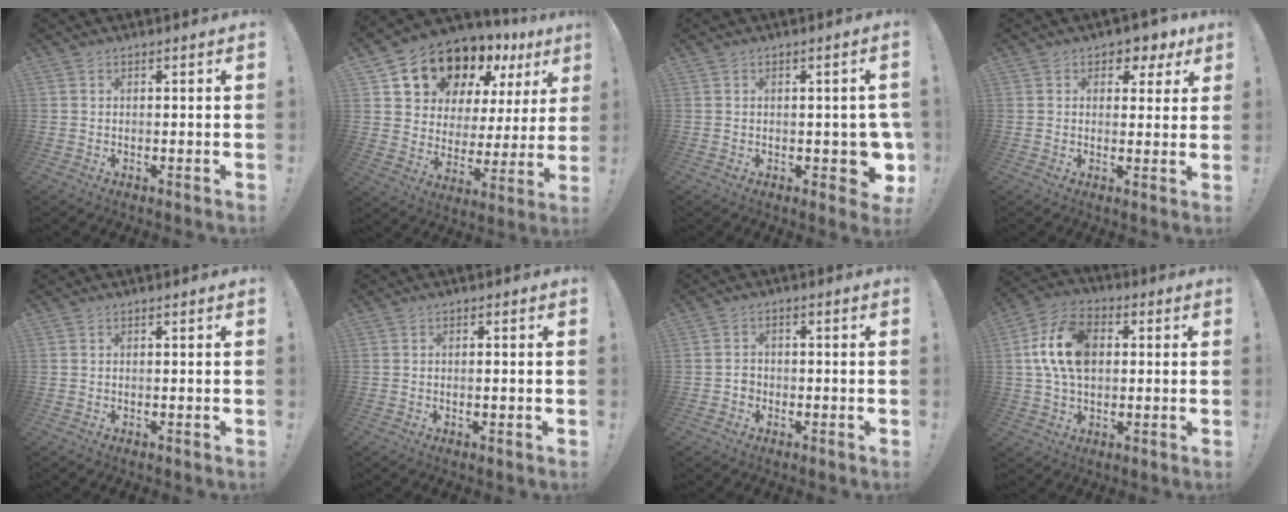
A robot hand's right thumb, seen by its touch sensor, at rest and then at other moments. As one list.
[{"total": 14.2, "force": [11.5, 7.0, 4.4], "torque": [-0.068, -0.099, 0.215]}, {"total": 6.1, "force": [-1.2, 3.6, 4.7], "torque": [-0.042, 0.004, -0.013]}, {"total": 4.9, "force": [2.8, 3.7, 1.6], "torque": [-0.003, -0.022, 0.047]}, {"total": 0.0}, {"total": 0.7, "force": [-0.2, 0.0, 0.7], "torque": [-0.009, -0.001, -0.004]}, {"total": 2.5, "force": [-1.1, 2.0, 0.9], "torque": [-0.006, 0.003, -0.022]}, {"total": 15.8, "force": [2.5, 10.6, 11.4], "torque": [-0.209, 0.010, 0.047]}]